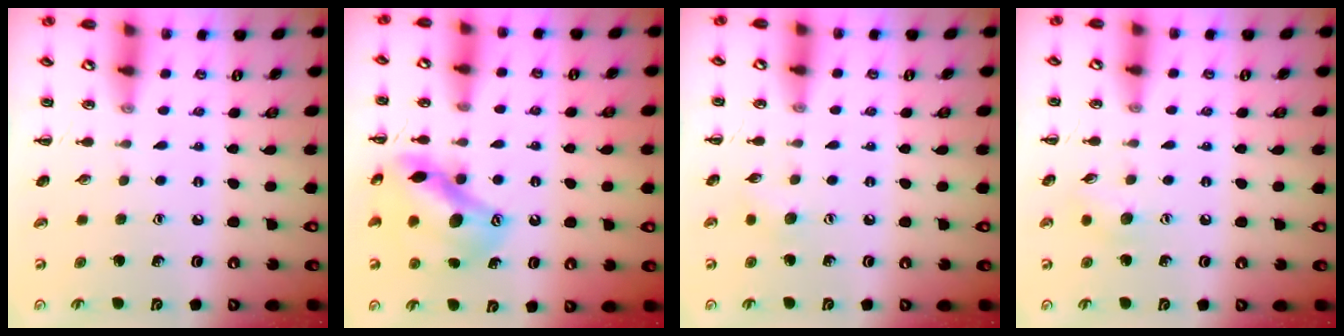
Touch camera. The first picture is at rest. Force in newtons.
{"total": 14.1, "press": 13.6, "slide": 3.7}
{"total": 4.5, "press": 4.3, "slide": 1.2}
{"total": 6.3, "press": 6.1, "slide": 1.7}